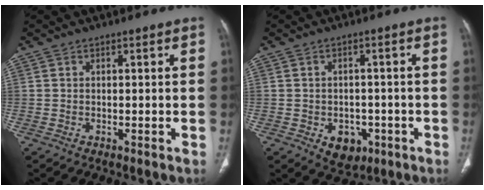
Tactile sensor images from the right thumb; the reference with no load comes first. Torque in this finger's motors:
{"motor_torque": [0.84, 0.66, 0.72, -0.47, -0.01]}